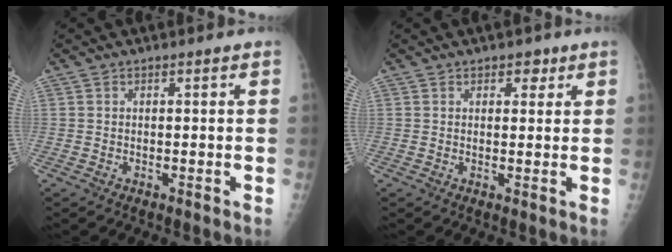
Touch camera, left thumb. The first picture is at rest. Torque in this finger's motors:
{"motor_torque": [-0.05, 0.11, 0.01, -0.01, 0.04]}